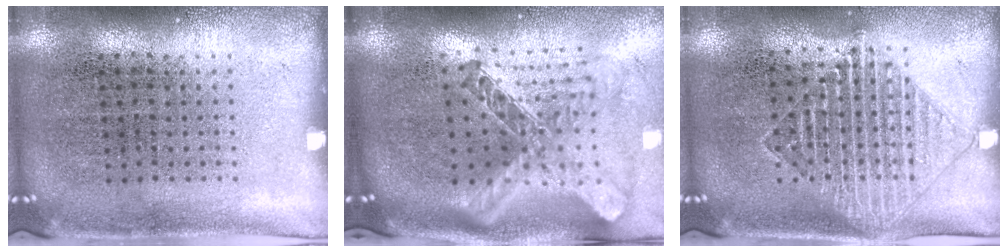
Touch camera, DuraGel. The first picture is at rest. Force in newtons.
{"total": 2.7, "press": 2.0, "slide": 1.9}
{"total": 1.6, "press": 1.4, "slide": 0.8}